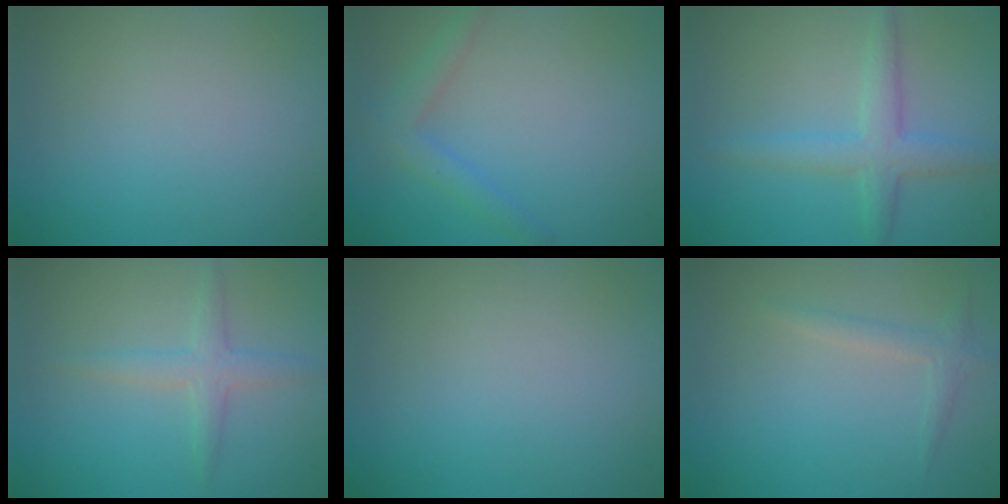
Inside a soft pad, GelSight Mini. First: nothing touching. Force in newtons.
{"total": 2.2, "press": 2.2, "slide": 0.0}
{"total": 3.3, "press": 3.3, "slide": 0.1}
{"total": 2.2, "press": 2.2, "slide": 0.1}
{"total": 0.0}
{"total": 1.4, "press": 1.4, "slide": 0.1}